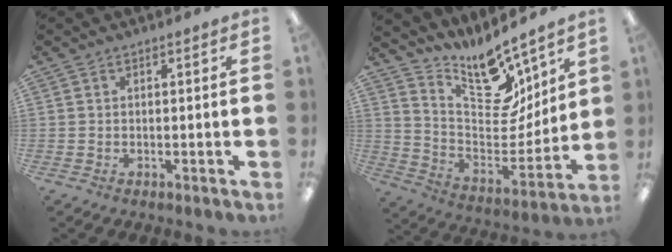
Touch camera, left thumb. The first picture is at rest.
{"total": 15.6, "force": [12.4, 6.6, 6.7], "torque": [-0.106, -0.105, 0.223]}